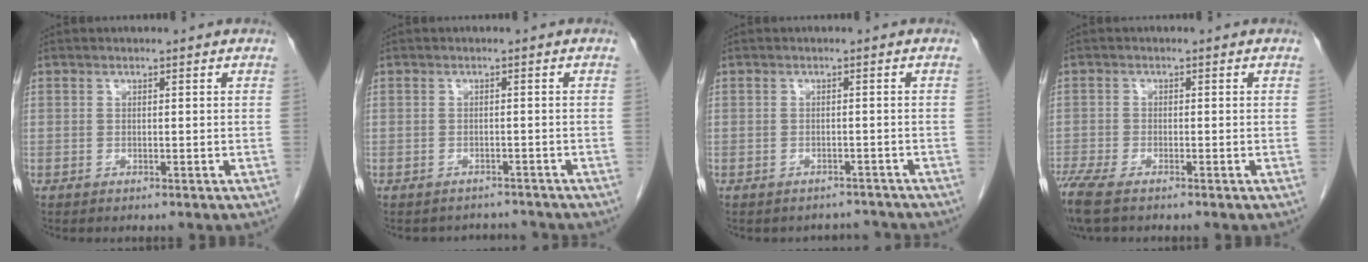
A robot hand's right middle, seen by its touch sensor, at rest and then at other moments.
{"total": 3.4, "force": [-3.2, 1.1, -0.4], "torque": [0.004, 0.004, -0.042]}
{"total": 3.2, "force": [-2.9, 1.2, -0.5], "torque": [0.009, 0.006, -0.038]}
{"total": 5.9, "force": [-4.6, 1.4, 3.6], "torque": [-0.074, -0.016, -0.083]}